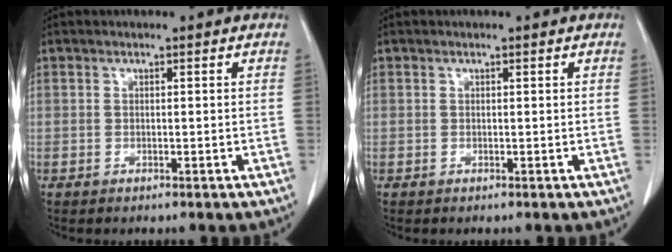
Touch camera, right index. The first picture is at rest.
{"total": 0.0}